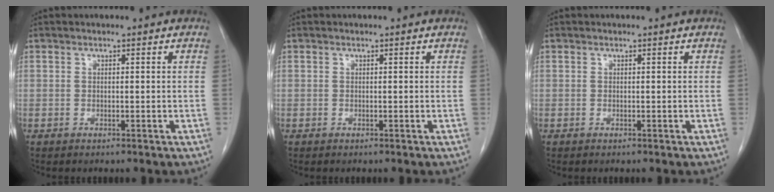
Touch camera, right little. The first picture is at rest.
{"total": 0.0}
{"total": 0.0}